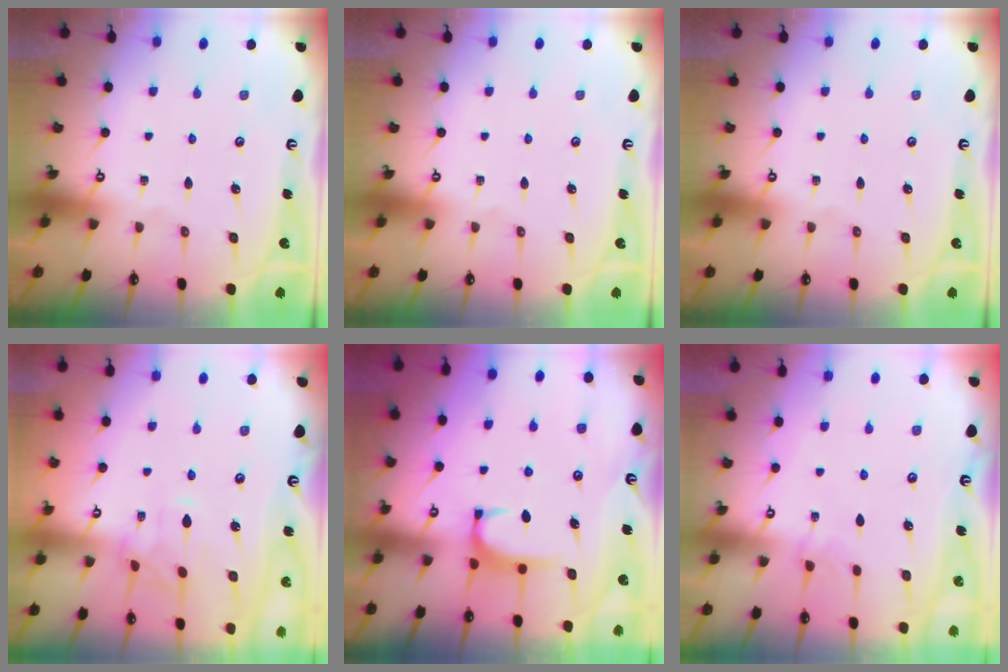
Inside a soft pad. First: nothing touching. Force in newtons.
{"total": 0.0}
{"total": 0.0}
{"total": 0.0}
{"total": 1.6, "press": 1.6, "slide": 0.5}
{"total": 2.6, "press": 2.6, "slide": 0.3}